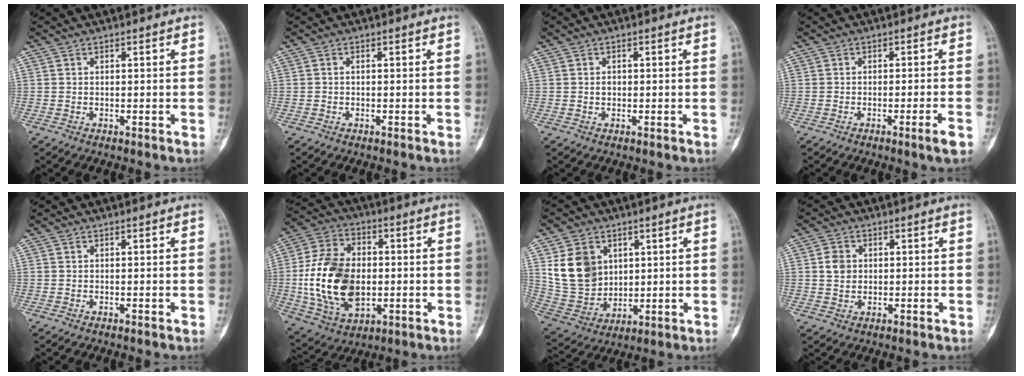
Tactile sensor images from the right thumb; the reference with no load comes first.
{"total": 0.0}
{"total": 1.0, "force": [-0.1, 0.8, 0.5], "torque": [-0.003, 0.003, -0.002]}
{"total": 3.2, "force": [-1.8, -0.2, 2.7], "torque": [-0.042, 0.000, -0.030]}
{"total": 0.0}
{"total": 20.0, "force": [-1.2, 13.4, 14.8], "torque": [-0.260, 0.006, -0.010]}
{"total": 12.7, "force": [4.0, 10.1, 6.6], "torque": [-0.098, -0.019, 0.097]}
{"total": 3.8, "force": [0.6, 3.2, 2.0], "torque": [-0.025, -0.001, 0.009]}